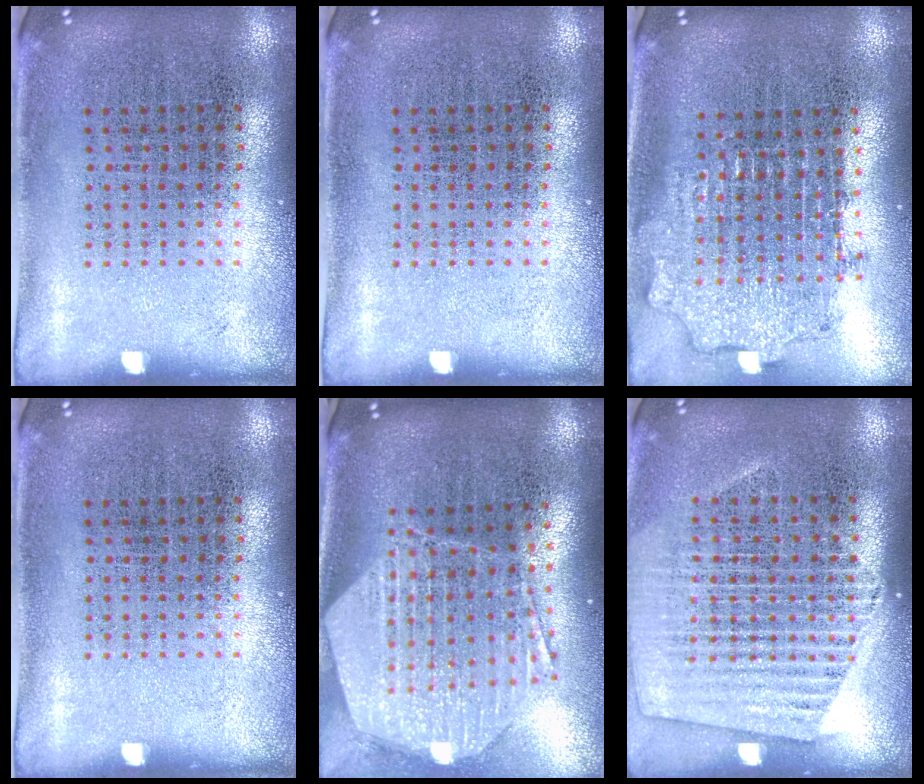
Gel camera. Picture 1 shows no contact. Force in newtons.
{"total": 0.0}
{"total": 1.9, "press": 1.5, "slide": 1.2}
{"total": 0.0}
{"total": 2.9, "press": 2.3, "slide": 1.8}
{"total": 1.5, "press": 1.4, "slide": 0.4}